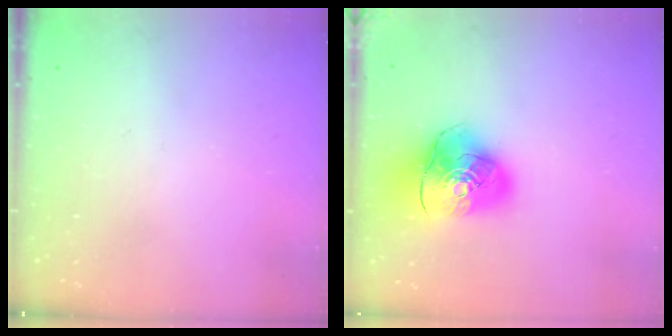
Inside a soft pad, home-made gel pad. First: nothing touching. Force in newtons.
{"total": 15.1, "press": 14.9, "slide": 2.2}